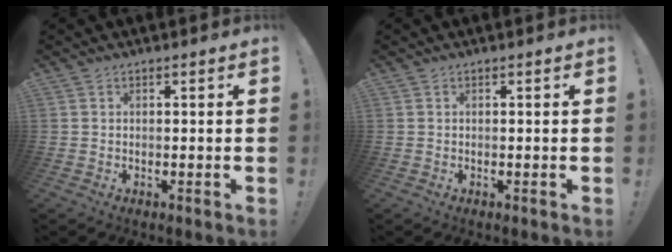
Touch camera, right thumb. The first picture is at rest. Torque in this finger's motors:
{"motor_torque": [-0.06, 0.06, 0.00, 0.00, 0.00]}